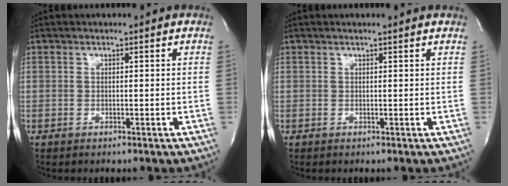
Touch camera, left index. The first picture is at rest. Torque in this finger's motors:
{"motor_torque": [0.16, -0.17, -0.03, -0.01]}